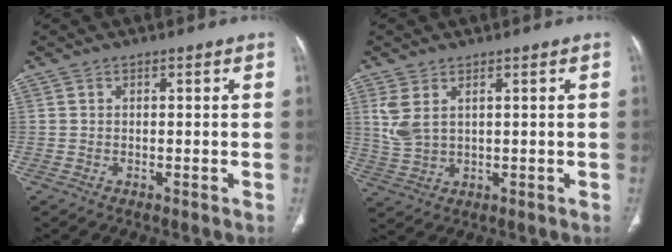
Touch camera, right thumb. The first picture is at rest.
{"total": 5.3, "force": [2.1, 2.7, 4.0], "torque": [-0.094, -0.003, 0.055]}